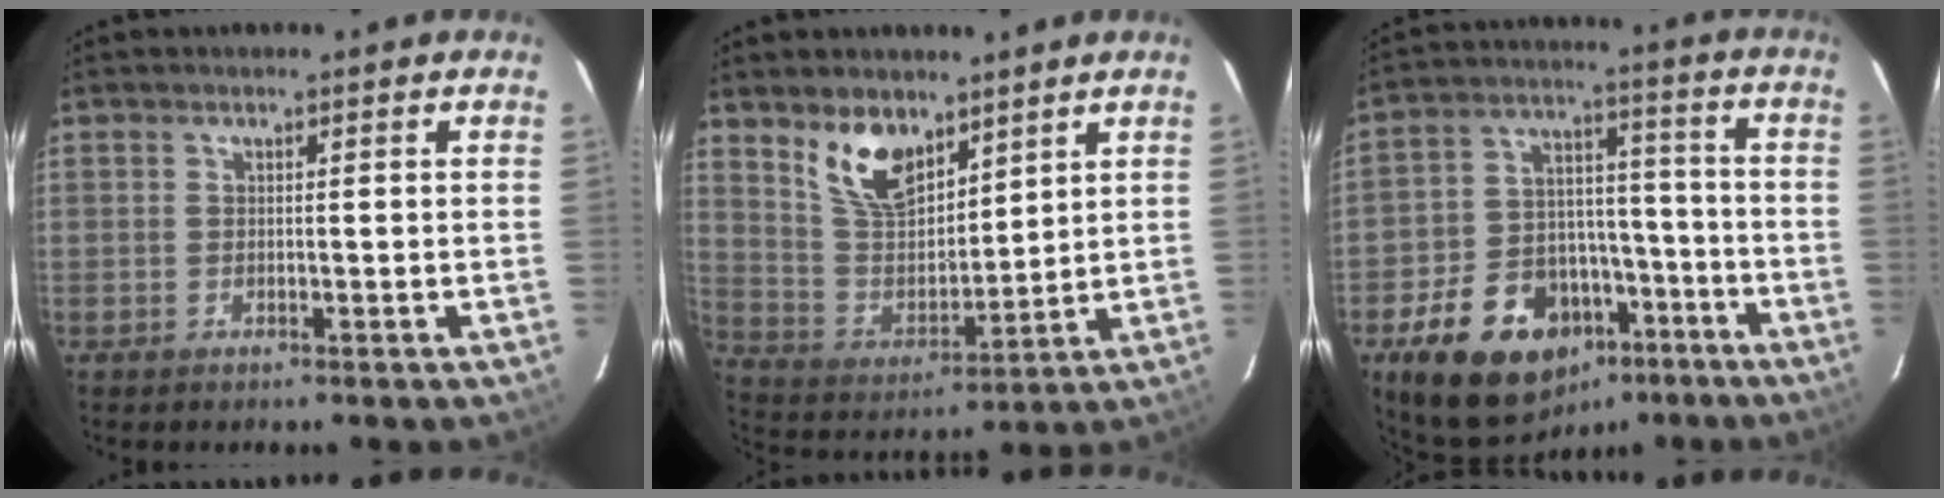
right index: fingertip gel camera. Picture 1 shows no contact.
{"total": 11.5, "force": [7.6, 5.9, 6.4], "torque": [-0.123, 0.003, 0.156]}
{"total": 19.5, "force": [-11.2, 12.8, 9.4], "torque": [-0.203, 0.036, -0.155]}